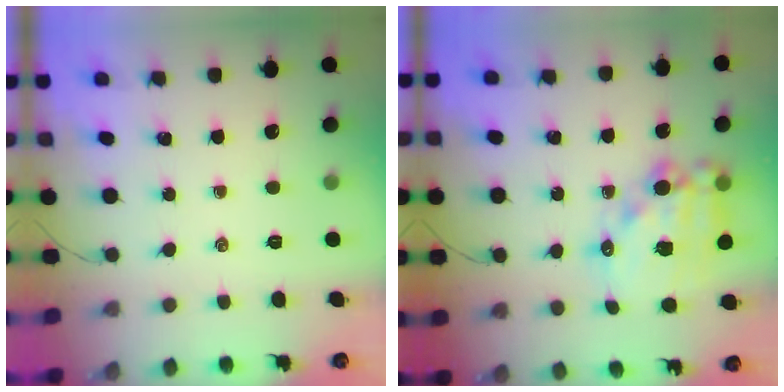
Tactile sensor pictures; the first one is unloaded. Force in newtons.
{"total": 16.7, "press": 16.2, "slide": 3.7}